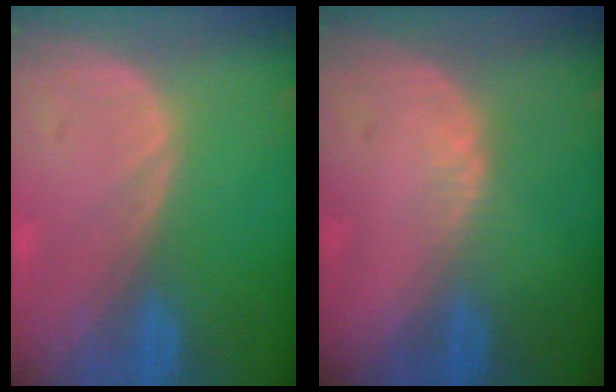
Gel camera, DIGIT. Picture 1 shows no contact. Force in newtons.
{"total": 1.2, "press": 0.9, "slide": 0.8}